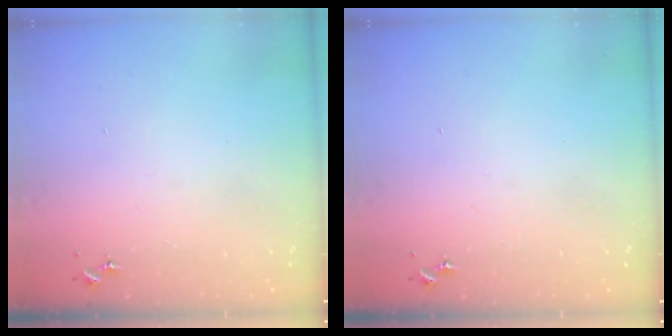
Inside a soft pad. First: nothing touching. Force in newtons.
{"total": 0.0}